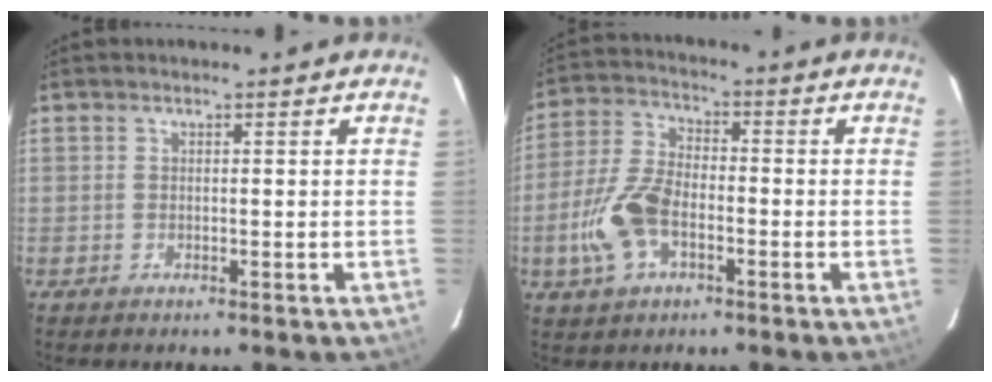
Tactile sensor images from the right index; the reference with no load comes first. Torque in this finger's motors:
{"motor_torque": [0.45, -0.36, 0.33, 0.13]}